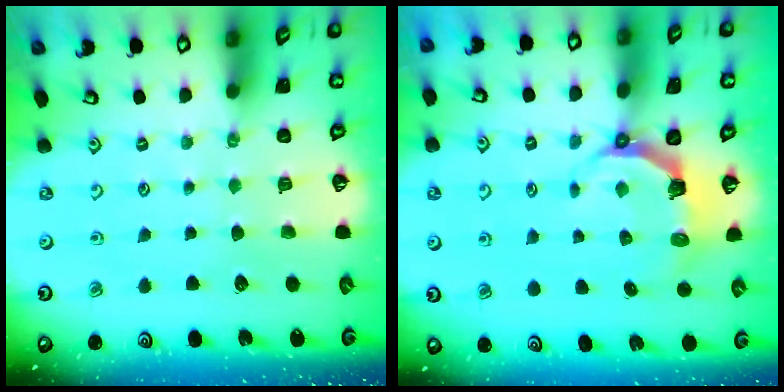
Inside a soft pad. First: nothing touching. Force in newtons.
{"total": 4.9, "press": 3.2, "slide": 3.7}